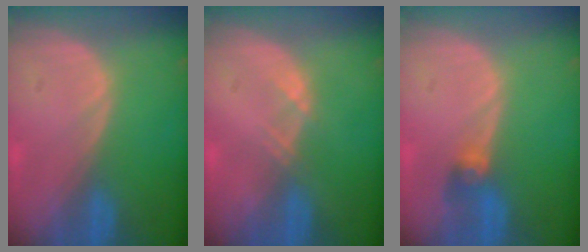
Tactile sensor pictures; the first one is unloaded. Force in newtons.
{"total": 1.1, "press": 1.0, "slide": 0.2}
{"total": 2.7, "press": 2.7, "slide": 0.3}